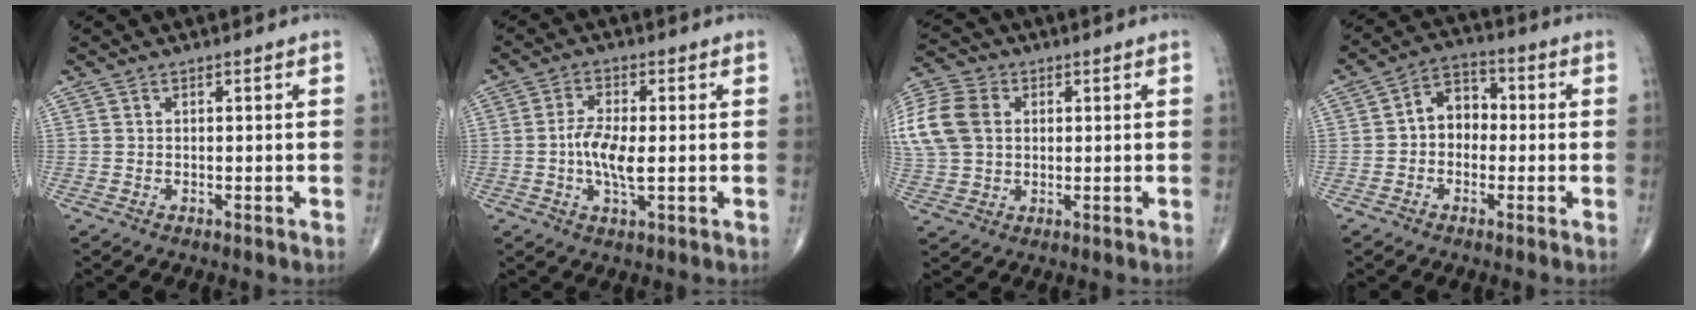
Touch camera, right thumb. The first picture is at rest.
{"total": 6.6, "force": [-0.6, 2.2, 6.2], "torque": [-0.130, -0.004, -0.016]}
{"total": 20.2, "force": [4.4, 15.6, 12.0], "torque": [-0.315, 0.047, 0.094]}
{"total": 7.0, "force": [-0.4, 5.4, 4.4], "torque": [-0.044, 0.028, -0.020]}